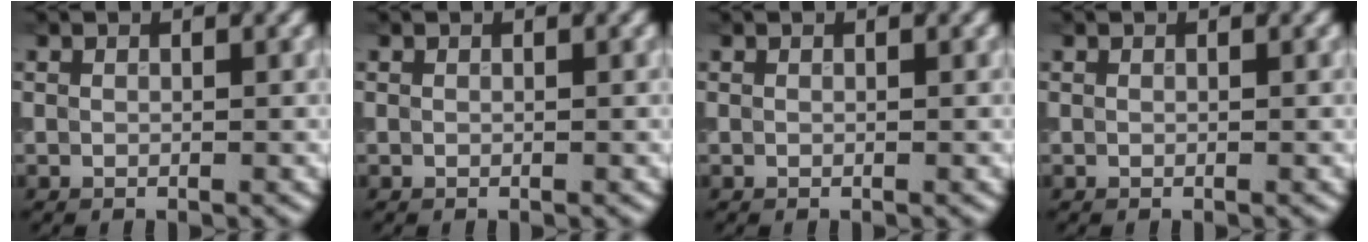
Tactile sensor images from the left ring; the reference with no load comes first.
{"total": 0.0}
{"total": 0.0}
{"total": 0.0}